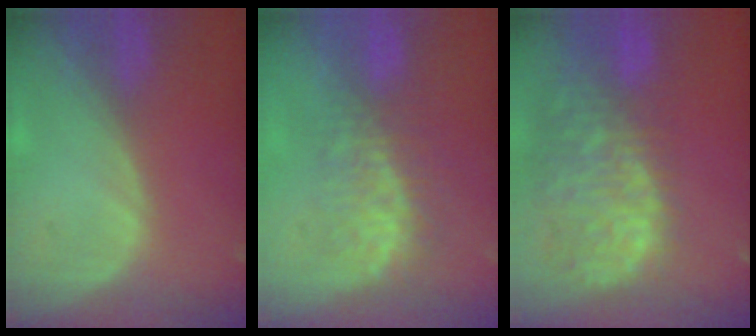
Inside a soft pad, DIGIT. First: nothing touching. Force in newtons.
{"total": 8.2, "press": 7.4, "slide": 3.5}
{"total": 13.5, "press": 11.1, "slide": 7.6}